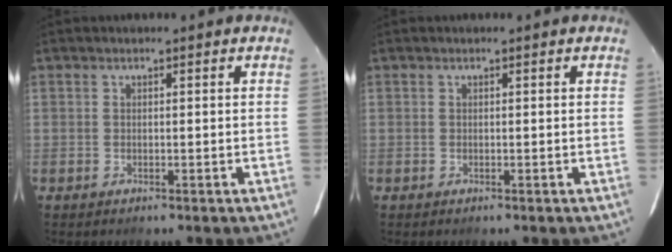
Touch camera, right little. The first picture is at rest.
{"total": 0.0}